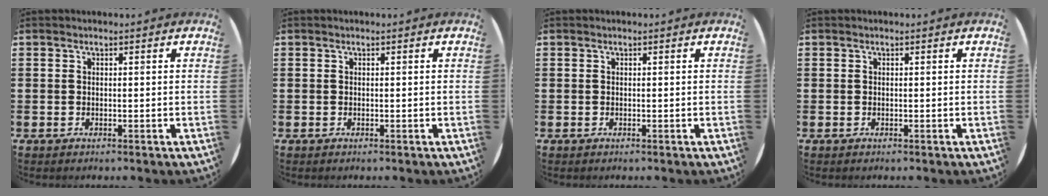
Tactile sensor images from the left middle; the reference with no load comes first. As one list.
[{"total": 0.0}, {"total": 0.0}, {"total": 0.0}]